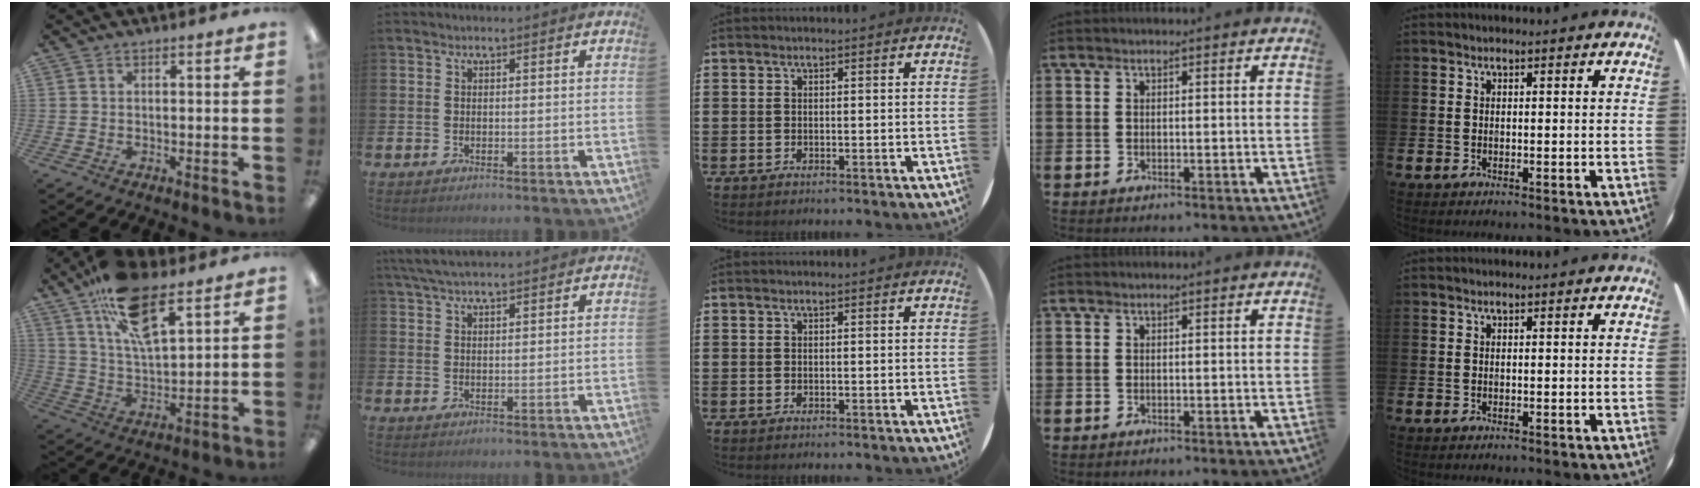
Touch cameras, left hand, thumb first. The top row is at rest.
{"thumb": {"total": 15.5, "force": [10.0, 6.1, 10.2], "torque": [-0.184, -0.035, 0.175]}, "index": {"total": 4.6, "force": [4.1, 0.8, 1.7], "torque": [-0.041, -0.007, 0.077]}}